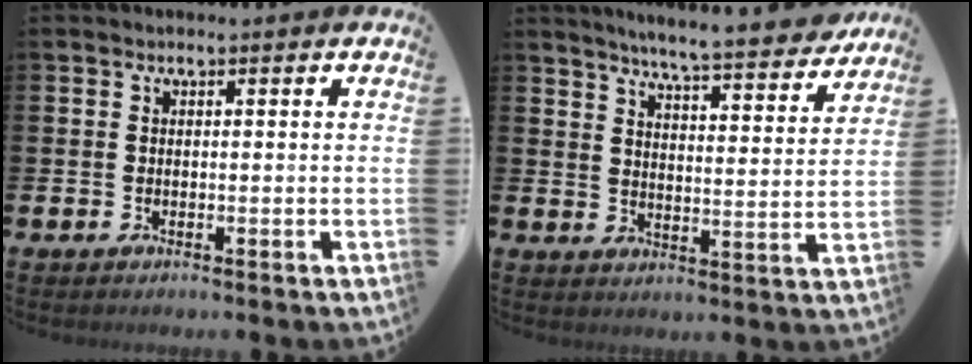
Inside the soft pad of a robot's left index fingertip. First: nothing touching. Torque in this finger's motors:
{"motor_torque": [0.95, -1.19, 0.58, 0.21]}